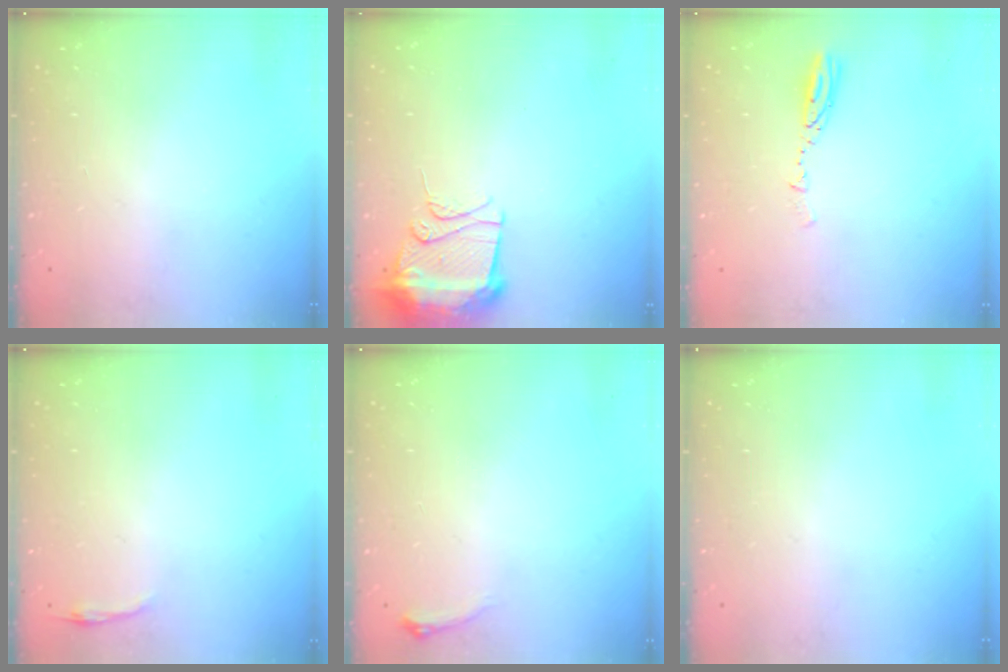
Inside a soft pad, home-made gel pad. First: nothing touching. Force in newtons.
{"total": 10.8, "press": 10.7, "slide": 1.1}
{"total": 3.6, "press": 3.5, "slide": 0.4}
{"total": 2.8, "press": 2.8, "slide": 0.6}
{"total": 4.5, "press": 4.3, "slide": 1.1}
{"total": 0.0}